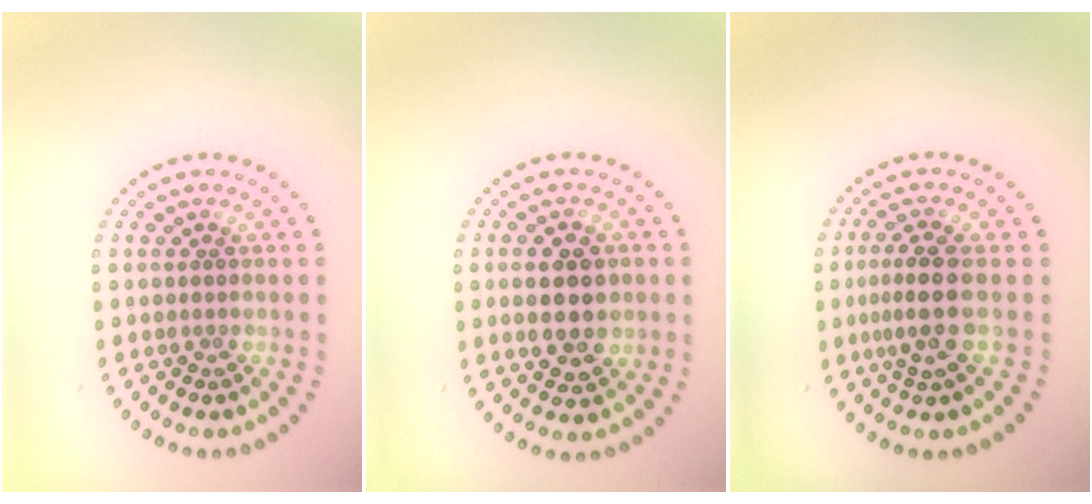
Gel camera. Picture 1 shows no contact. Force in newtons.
{"total": 5.2, "press": 5.2, "slide": 0.3}
{"total": 3.3, "press": 2.9, "slide": 1.6}